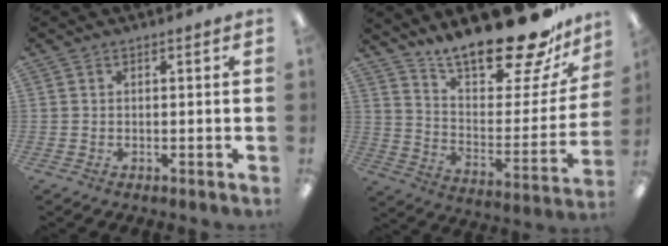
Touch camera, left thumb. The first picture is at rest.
{"total": 23.6, "force": [19.4, 6.7, 11.7], "torque": [-0.171, -0.136, 0.327]}